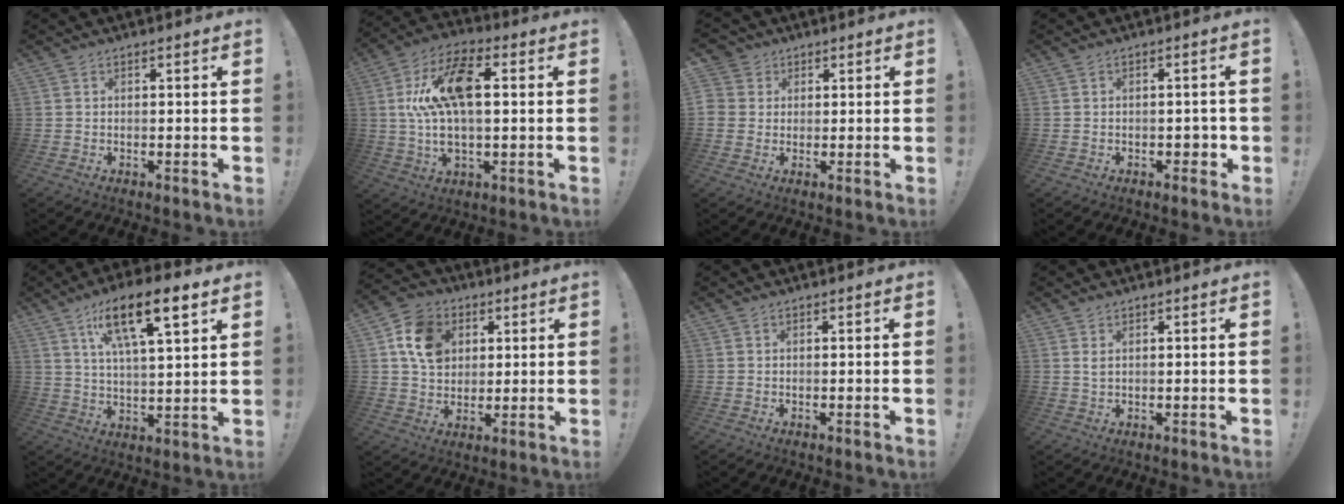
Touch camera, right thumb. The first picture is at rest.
{"total": 16.8, "force": [3.2, 8.3, 14.2], "torque": [-0.238, -0.003, 0.052]}
{"total": 4.6, "force": [1.2, 4.4, 0.9], "torque": [-0.019, -0.005, 0.020]}
{"total": 2.6, "force": [-0.8, 1.9, 1.5], "torque": [-0.014, 0.005, -0.014]}
{"total": 16.1, "force": [8.4, 4.6, 12.9], "torque": [-0.209, -0.029, 0.131]}
{"total": 12.7, "force": [4.2, 10.3, 6.2], "torque": [-0.092, -0.001, 0.086]}
{"total": 0.0}
{"total": 1.7, "force": [0.9, 0.8, 1.2], "torque": [-0.016, -0.003, 0.014]}